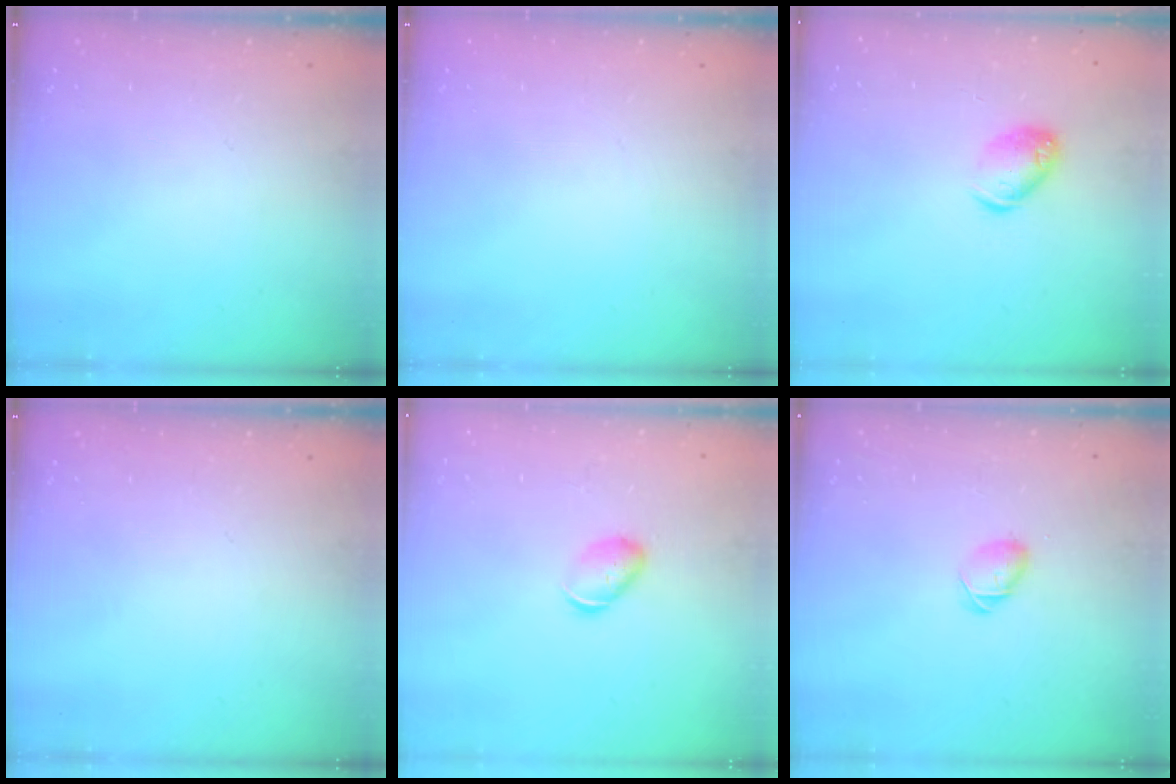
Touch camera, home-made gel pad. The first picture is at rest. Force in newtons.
{"total": 0.0}
{"total": 9.0, "press": 8.9, "slide": 1.5}
{"total": 0.0}
{"total": 5.8, "press": 5.8, "slide": 0.7}
{"total": 4.5, "press": 4.4, "slide": 0.8}